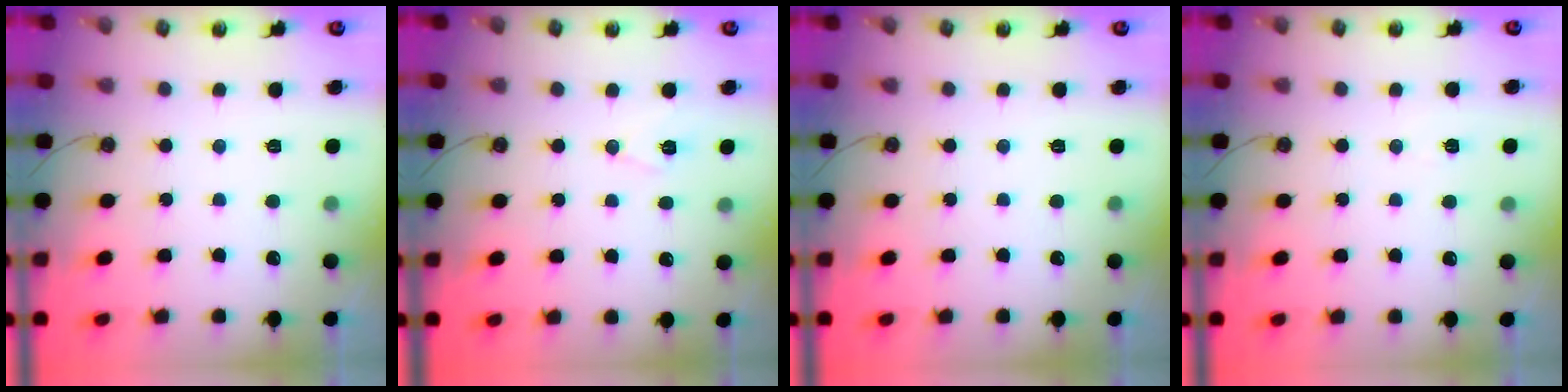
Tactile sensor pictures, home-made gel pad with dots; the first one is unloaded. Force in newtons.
{"total": 6.7, "press": 5.0, "slide": 4.5}
{"total": 0.0}
{"total": 3.3, "press": 2.6, "slide": 2.0}